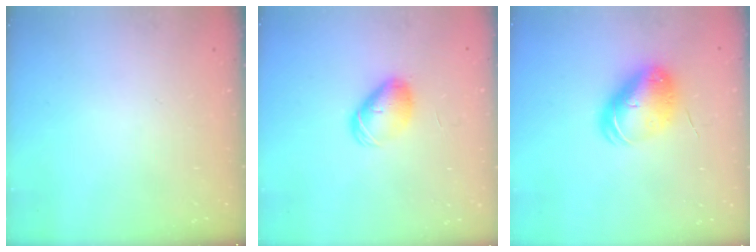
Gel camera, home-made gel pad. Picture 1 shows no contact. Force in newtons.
{"total": 8.2, "press": 8.1, "slide": 0.9}
{"total": 9.6, "press": 9.4, "slide": 1.8}